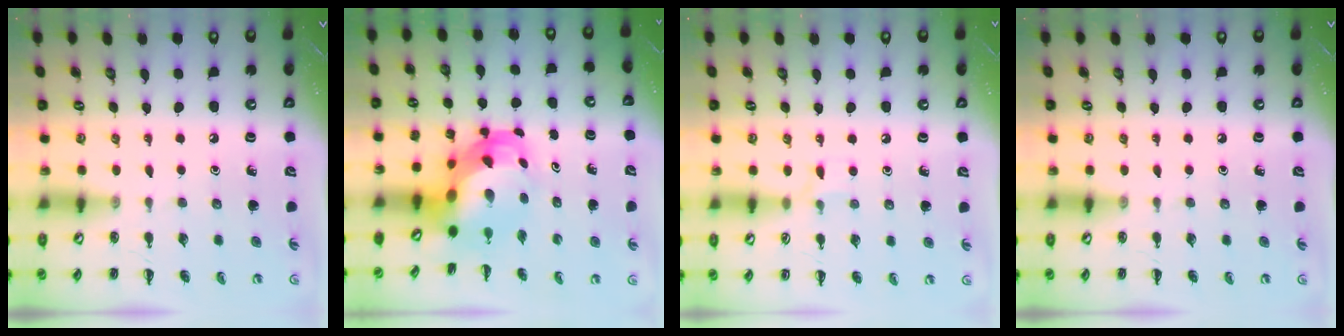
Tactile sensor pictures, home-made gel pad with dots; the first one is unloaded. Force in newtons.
{"total": 6.2, "press": 6.0, "slide": 1.7}
{"total": 5.2, "press": 4.8, "slide": 1.7}
{"total": 0.0}